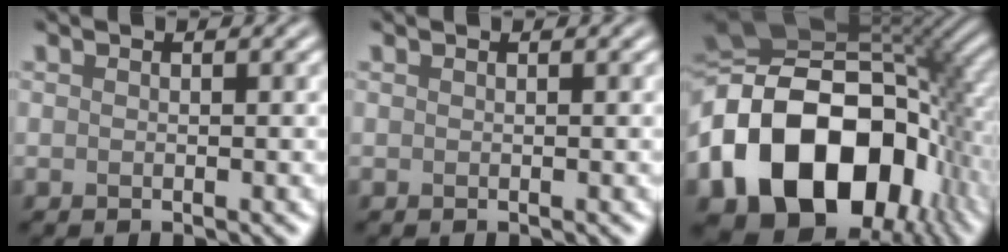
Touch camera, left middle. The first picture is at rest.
{"total": 0.0}
{"total": 20.6, "force": [-4.7, 14.1, 14.3], "torque": [-0.294, -0.012, -0.084]}